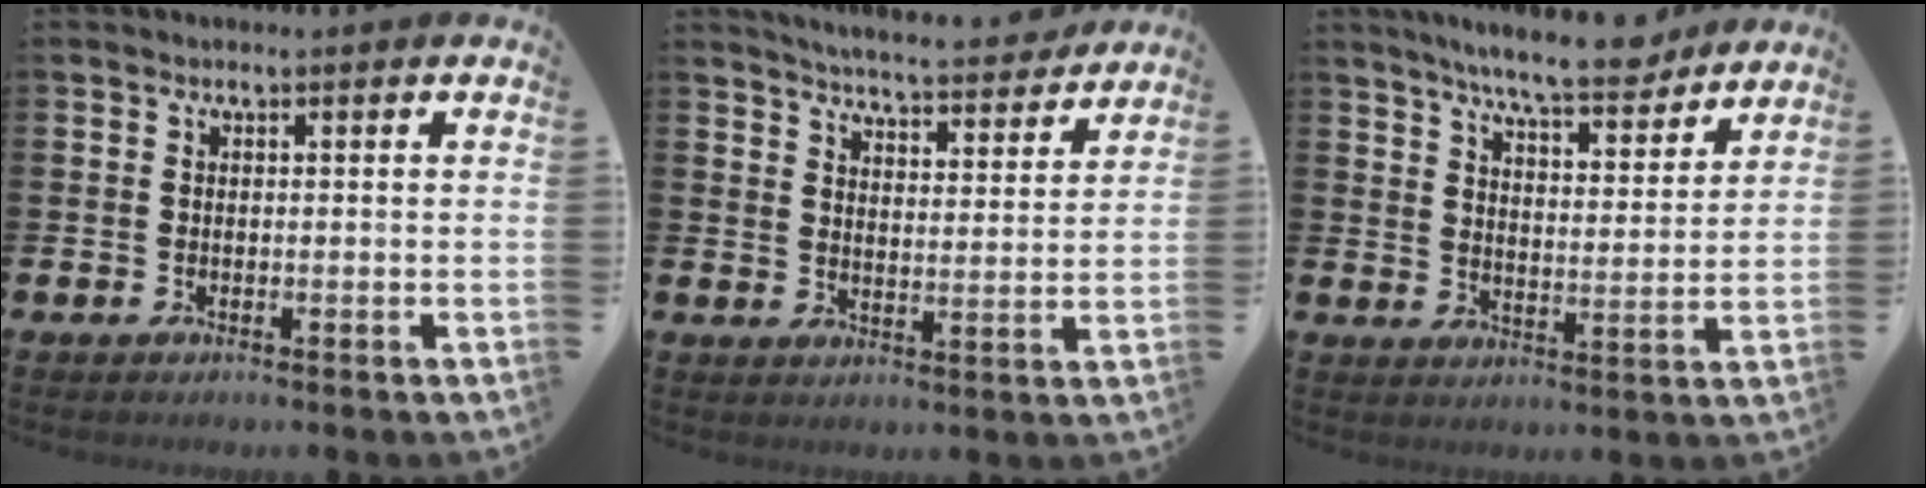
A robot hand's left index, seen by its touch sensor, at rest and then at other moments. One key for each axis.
{"total": 6.1, "fx": 6.0, "fy": 0.1, "fz": 1.3, "tx": -0.037, "ty": -0.044, "tz": 0.103}
{"total": 8.4, "fx": 7.8, "fy": 0.7, "fz": 3.0, "tx": -0.074, "ty": -0.042, "tz": 0.139}